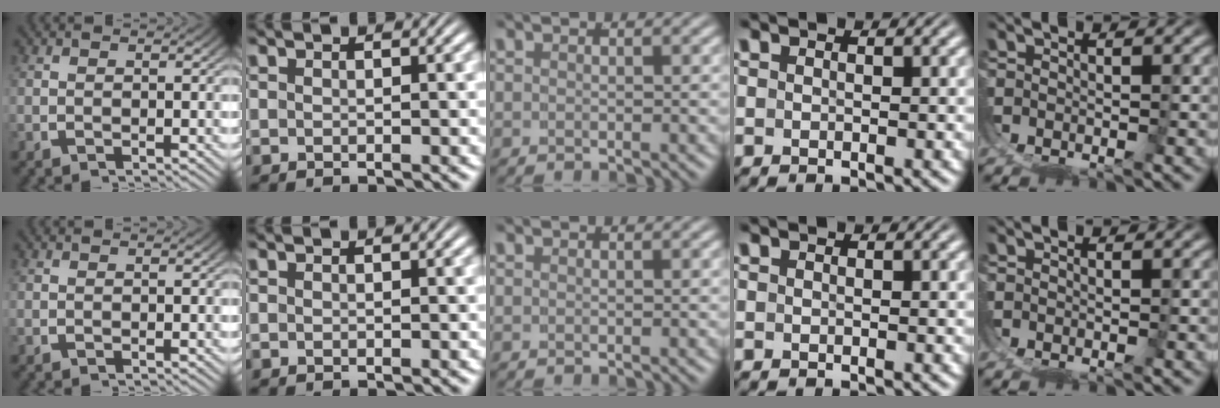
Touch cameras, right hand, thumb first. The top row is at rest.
{}